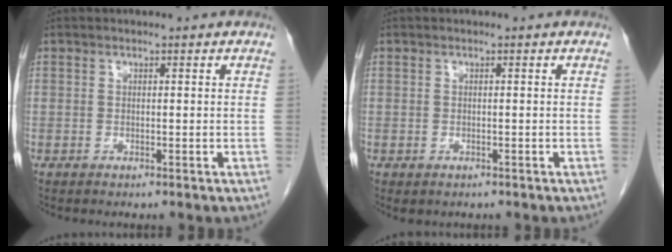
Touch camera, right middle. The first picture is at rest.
{"total": 0.6, "force": [-0.3, 0.5, 0.2], "torque": [-0.009, 0.001, 0.000]}